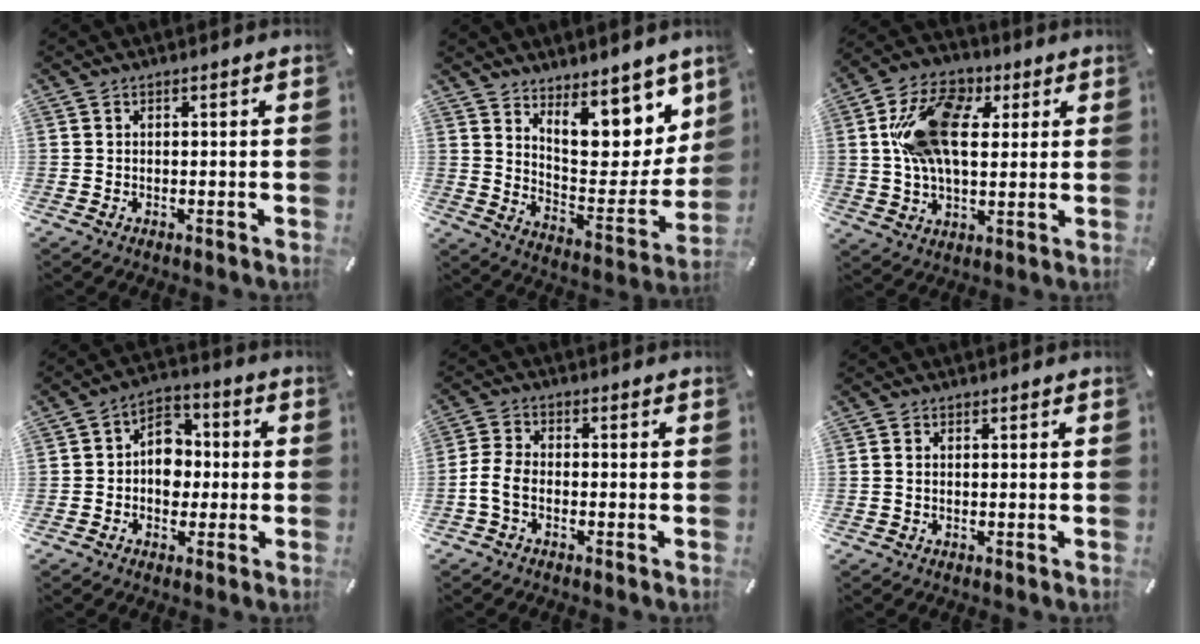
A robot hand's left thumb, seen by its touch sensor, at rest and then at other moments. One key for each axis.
{"total": 14.9, "fx": 10.5, "fy": 7.5, "fz": 7.5, "tx": -0.086, "ty": -0.092, "tz": 0.187}
{"total": 18.7, "fx": 4.0, "fy": 12.2, "fz": 13.6, "tx": -0.259, "ty": 0.018, "tz": 0.070}
{"total": 8.3, "fx": -1.2, "fy": 6.9, "fz": 4.4, "tx": -0.063, "ty": 0.019, "tz": -0.022}
{"total": 5.0, "fx": -2.3, "fy": 3.0, "fz": 3.3, "tx": -0.071, "ty": 0.011, "tz": -0.044}
{"total": 1.2, "fx": 0.0, "fy": 0.9, "fz": 0.7, "tx": -0.016, "ty": 0.005, "tz": -0.002}